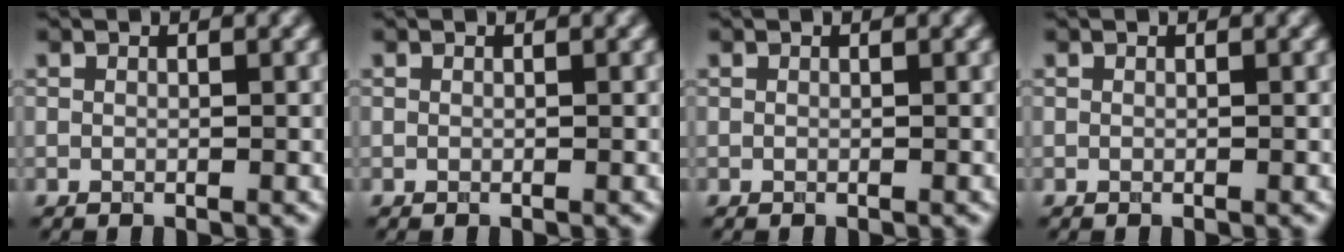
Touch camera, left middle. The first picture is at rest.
{"total": 0.0}
{"total": 0.0}
{"total": 0.0}